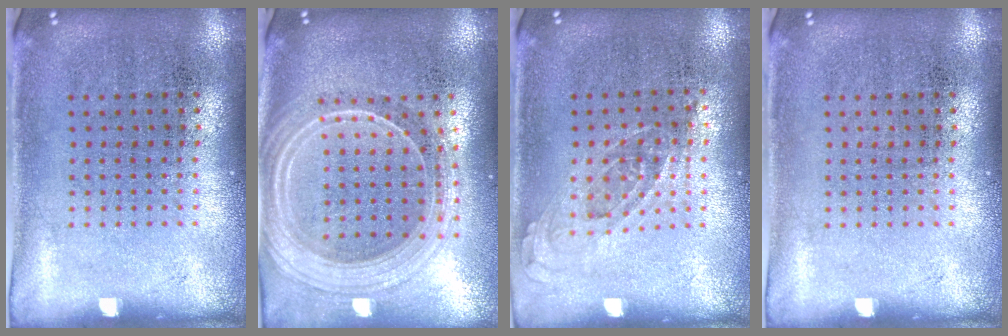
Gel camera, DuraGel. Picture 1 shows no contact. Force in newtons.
{"total": 2.5, "press": 2.1, "slide": 1.2}
{"total": 0.7, "press": 0.7, "slide": 0.3}
{"total": 0.0}